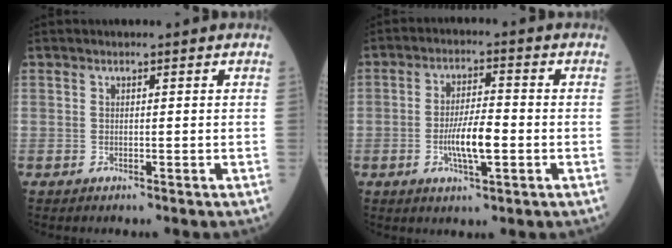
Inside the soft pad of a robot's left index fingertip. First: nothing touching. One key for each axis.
{"total": 6.6, "fx": -1.6, "fy": 1.3, "fz": 6.2, "tx": -0.123, "ty": -0.002, "tz": -0.029}